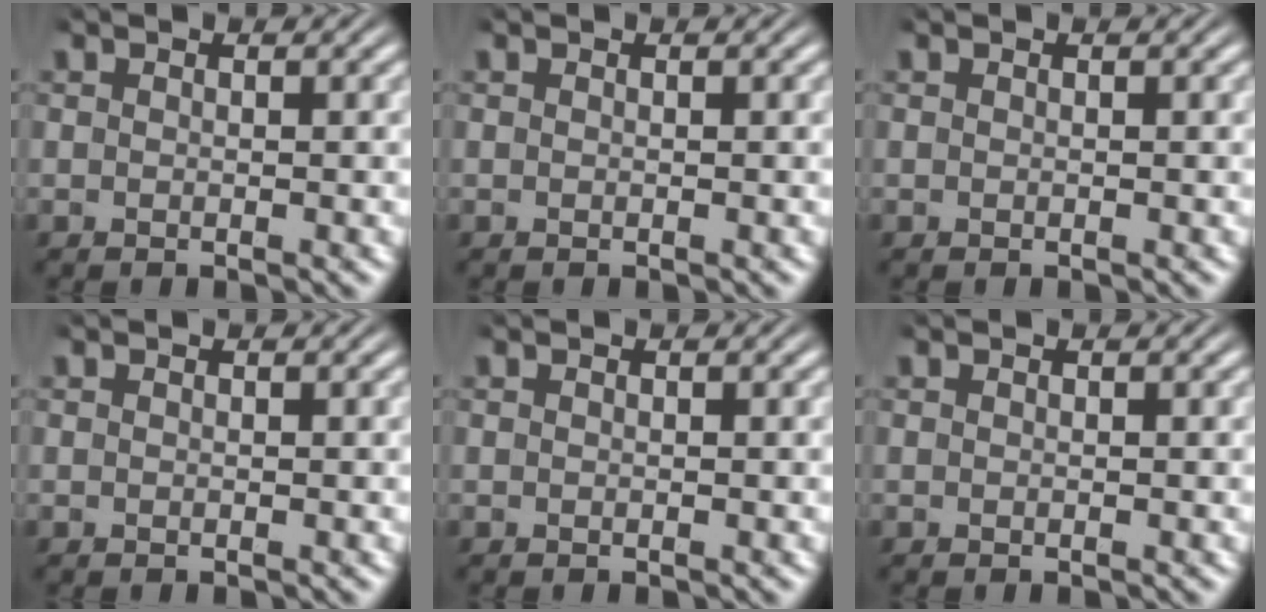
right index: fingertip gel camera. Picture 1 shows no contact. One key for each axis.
{"total": 0.0}
{"total": 0.0}
{"total": 0.0}
{"total": 0.0}
{"total": 0.0}